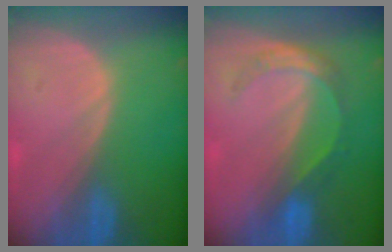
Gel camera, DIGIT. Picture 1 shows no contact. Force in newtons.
{"total": 5.7, "press": 4.8, "slide": 3.0}